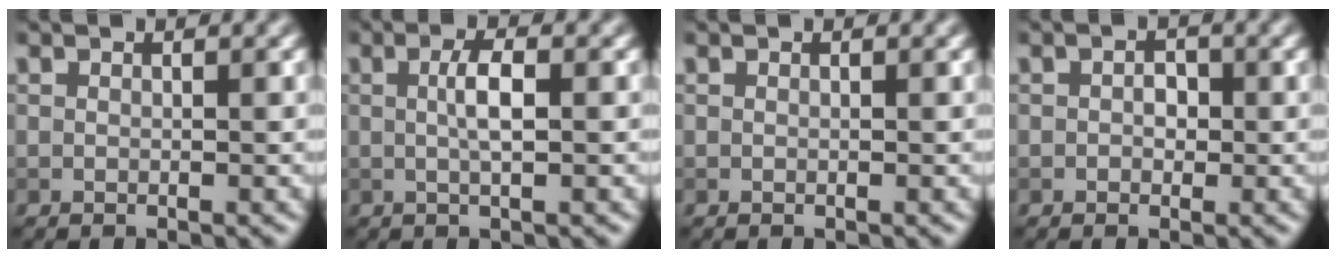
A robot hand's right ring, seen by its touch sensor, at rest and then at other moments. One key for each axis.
{"total": 2.4, "fx": 0.1, "fy": 0.5, "fz": 2.4, "tx": -0.046, "ty": 0.006, "tz": -0.002}
{"total": 0.0}
{"total": 1.4, "fx": 0.0, "fy": 1.1, "fz": 0.9, "tx": -0.017, "ty": 0.000, "tz": -0.006}